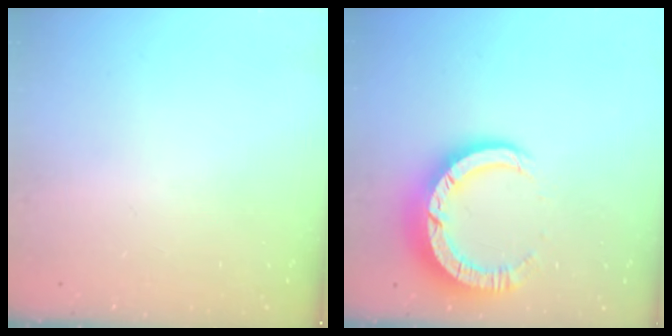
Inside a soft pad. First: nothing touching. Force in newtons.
{"total": 10.4, "press": 10.4, "slide": 1.1}